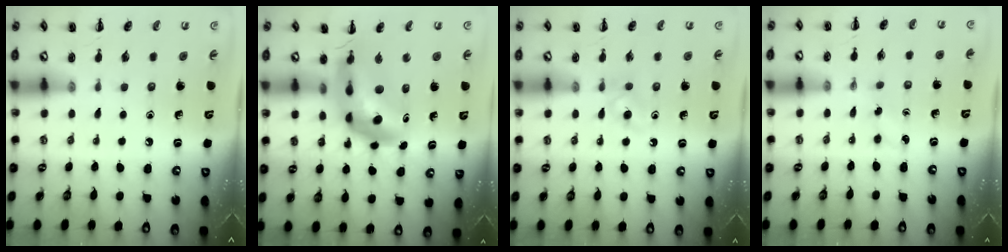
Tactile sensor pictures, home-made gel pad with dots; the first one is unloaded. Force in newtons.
{"total": 11.8, "press": 11.2, "slide": 3.7}
{"total": 4.9, "press": 4.7, "slide": 1.6}
{"total": 3.0, "press": 2.8, "slide": 0.9}